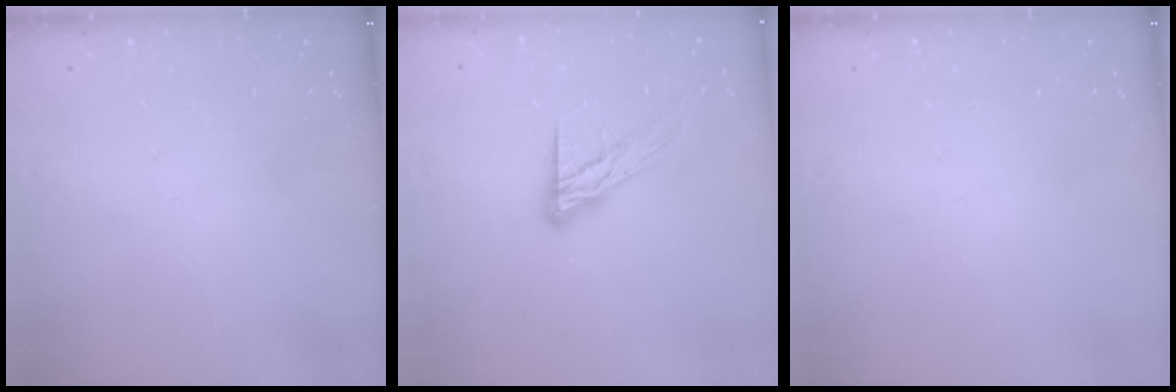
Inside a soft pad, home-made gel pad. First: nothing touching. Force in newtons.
{"total": 11.6, "press": 11.6, "slide": 0.9}
{"total": 0.0}